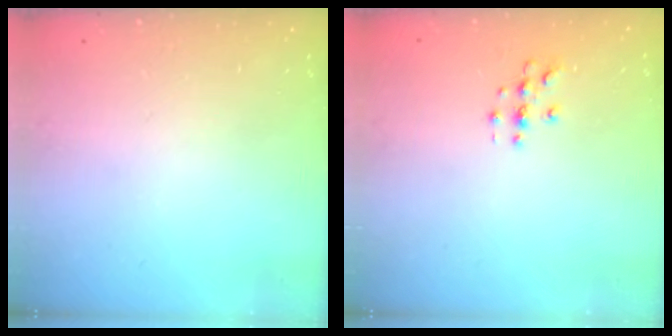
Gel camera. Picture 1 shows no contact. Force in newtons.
{"total": 2.8, "press": 2.8, "slide": 0.2}